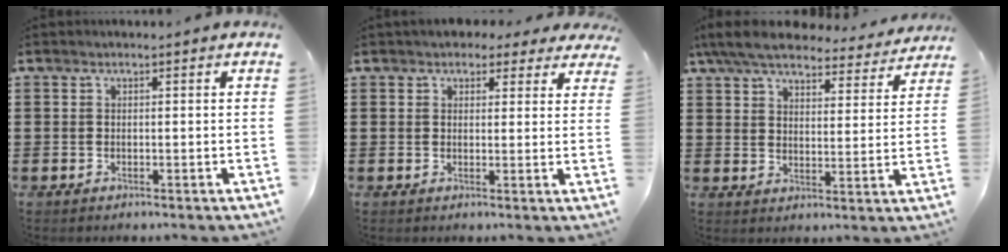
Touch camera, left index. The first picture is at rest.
{"total": 3.0, "force": [2.4, 1.7, 0.7], "torque": [-0.018, 0.002, 0.042]}
{"total": 7.1, "force": [6.5, 1.2, 2.6], "torque": [-0.079, -0.032, 0.115]}